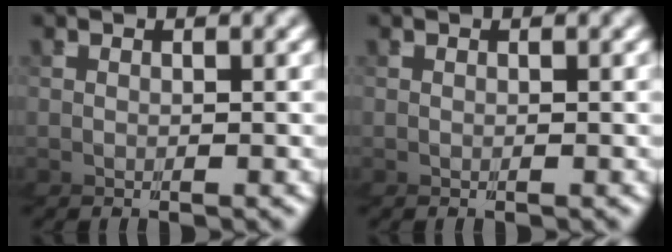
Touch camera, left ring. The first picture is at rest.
{"total": 0.0}